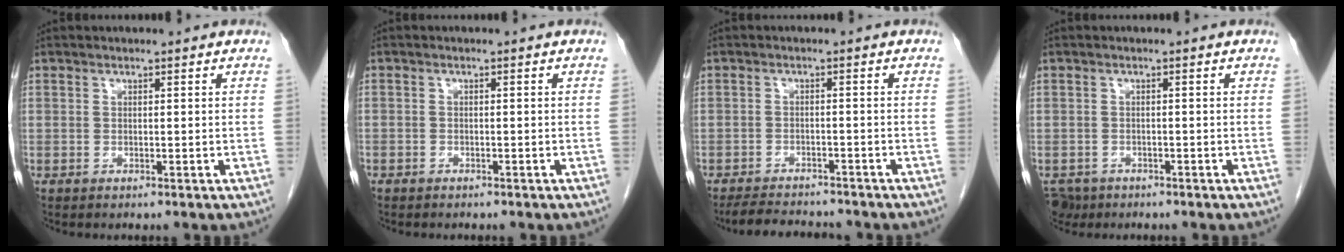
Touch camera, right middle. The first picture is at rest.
{"total": 1.3, "force": [-1.0, 0.7, 0.2], "torque": [-0.010, 0.002, -0.016]}
{"total": 7.1, "force": [-6.7, 1.5, 2.1], "torque": [-0.035, -0.007, -0.099]}
{"total": 3.7, "force": [-2.6, 2.5, 0.5], "torque": [-0.007, 0.001, -0.043]}